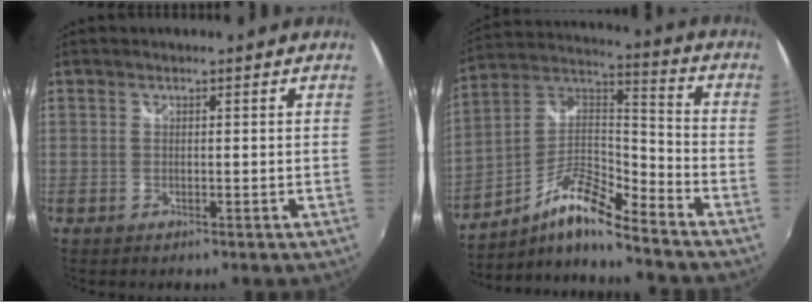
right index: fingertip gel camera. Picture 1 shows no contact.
{"total": 12.7, "force": [-8.9, 2.1, 8.8], "torque": [-0.174, 0.005, -0.176]}